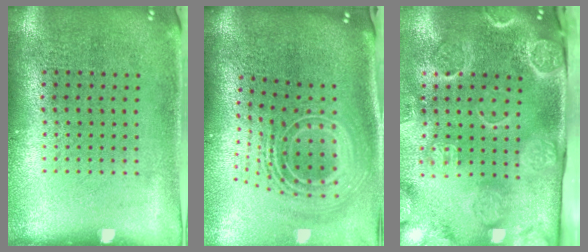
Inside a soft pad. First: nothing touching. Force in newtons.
{"total": 2.8, "press": 1.8, "slide": 2.2}
{"total": 4.5, "press": 3.4, "slide": 2.9}